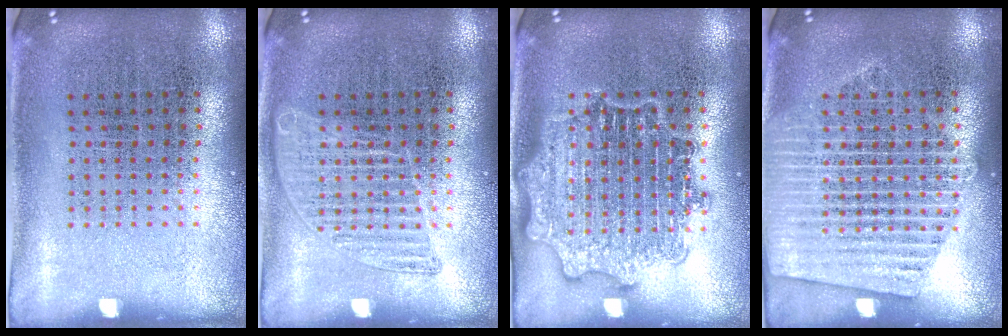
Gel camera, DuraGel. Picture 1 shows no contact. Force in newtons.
{"total": 1.6, "press": 1.6, "slide": 0.2}
{"total": 2.8, "press": 2.8, "slide": 0.4}
{"total": 1.8, "press": 1.8, "slide": 0.3}